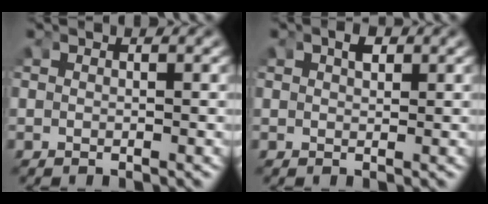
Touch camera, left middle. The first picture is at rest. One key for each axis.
{"total": 1.2, "fx": 0.7, "fy": 0.4, "fz": 0.8, "tx": -0.013, "ty": 0.001, "tz": 0.014}